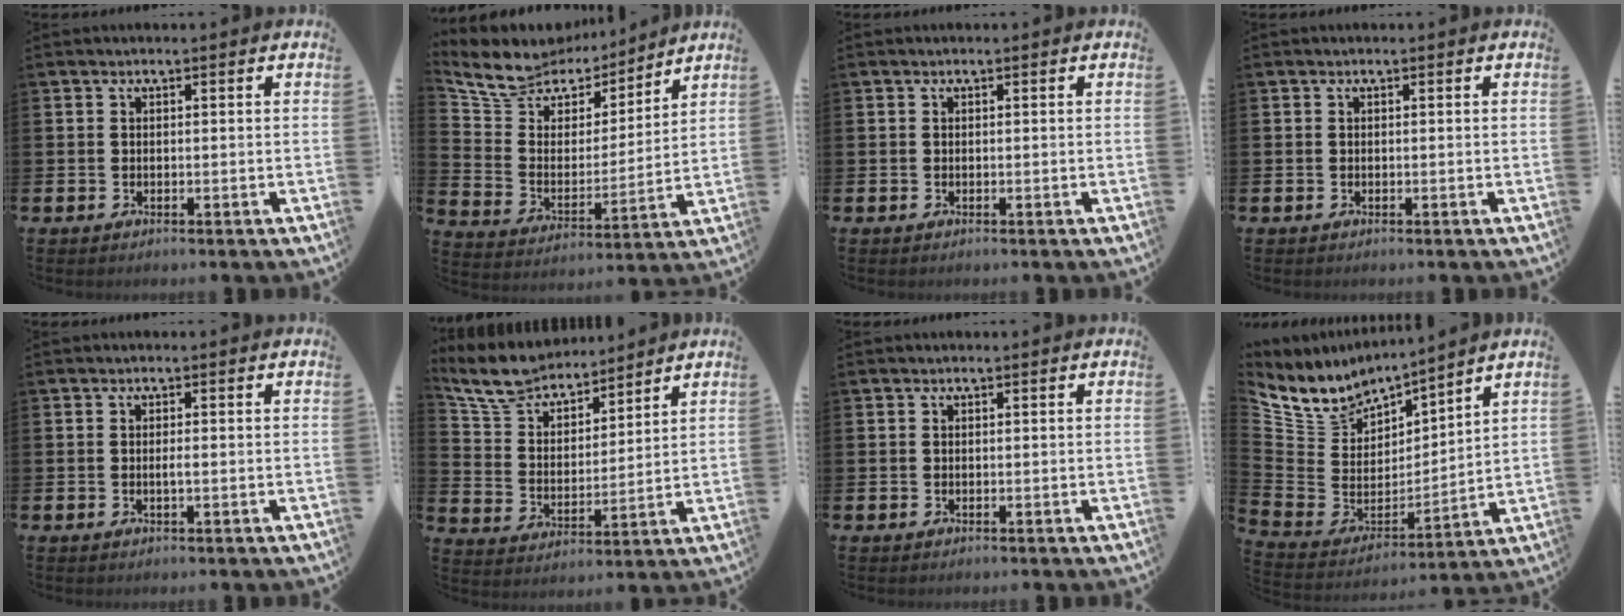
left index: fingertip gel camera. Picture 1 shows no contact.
{"total": 8.8, "force": [7.9, 3.8, 0.8], "torque": [-0.071, -0.060, 0.142]}
{"total": 0.0}
{"total": 0.0}
{"total": 0.6, "force": [-0.1, 0.0, 0.6], "torque": [-0.012, -0.003, 0.000]}
{"total": 8.3, "force": [7.7, 2.5, 1.8], "torque": [-0.074, -0.046, 0.140]}
{"total": 0.0}
{"total": 7.5, "force": [7.1, 2.4, -0.7], "torque": [-0.041, -0.070, 0.129]}